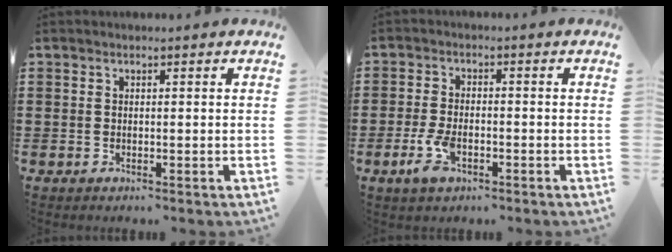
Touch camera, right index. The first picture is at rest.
{"total": 4.8, "force": [-2.1, 2.2, 3.7], "torque": [-0.091, -0.007, -0.042]}